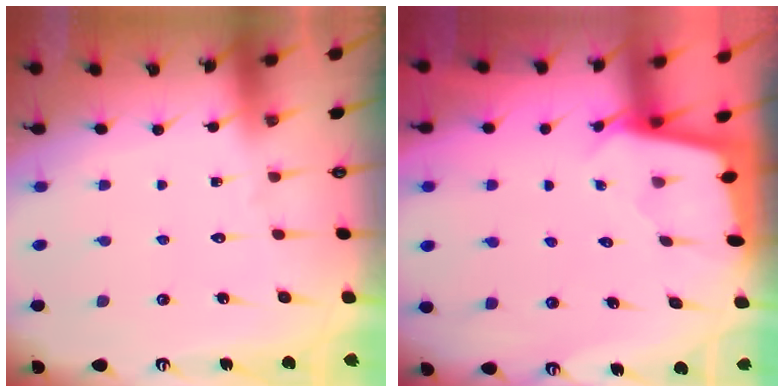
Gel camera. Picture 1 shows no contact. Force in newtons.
{"total": 1.9, "press": 1.9, "slide": 0.2}